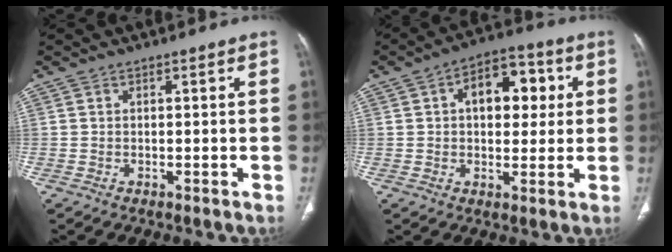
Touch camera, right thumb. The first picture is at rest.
{"total": 11.8, "force": [2.6, 7.2, 8.9], "torque": [-0.089, 0.016, 0.034]}